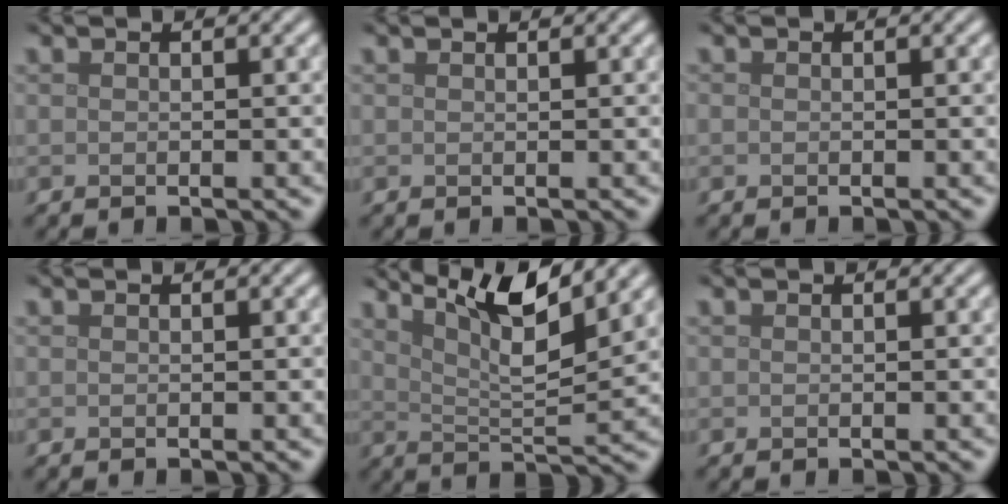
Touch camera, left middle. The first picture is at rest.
{"total": 0.0}
{"total": 0.0}
{"total": 0.0}
{"total": 7.3, "force": [4.9, 1.3, 5.3], "torque": [-0.085, 0.003, 0.088]}
{"total": 0.0}